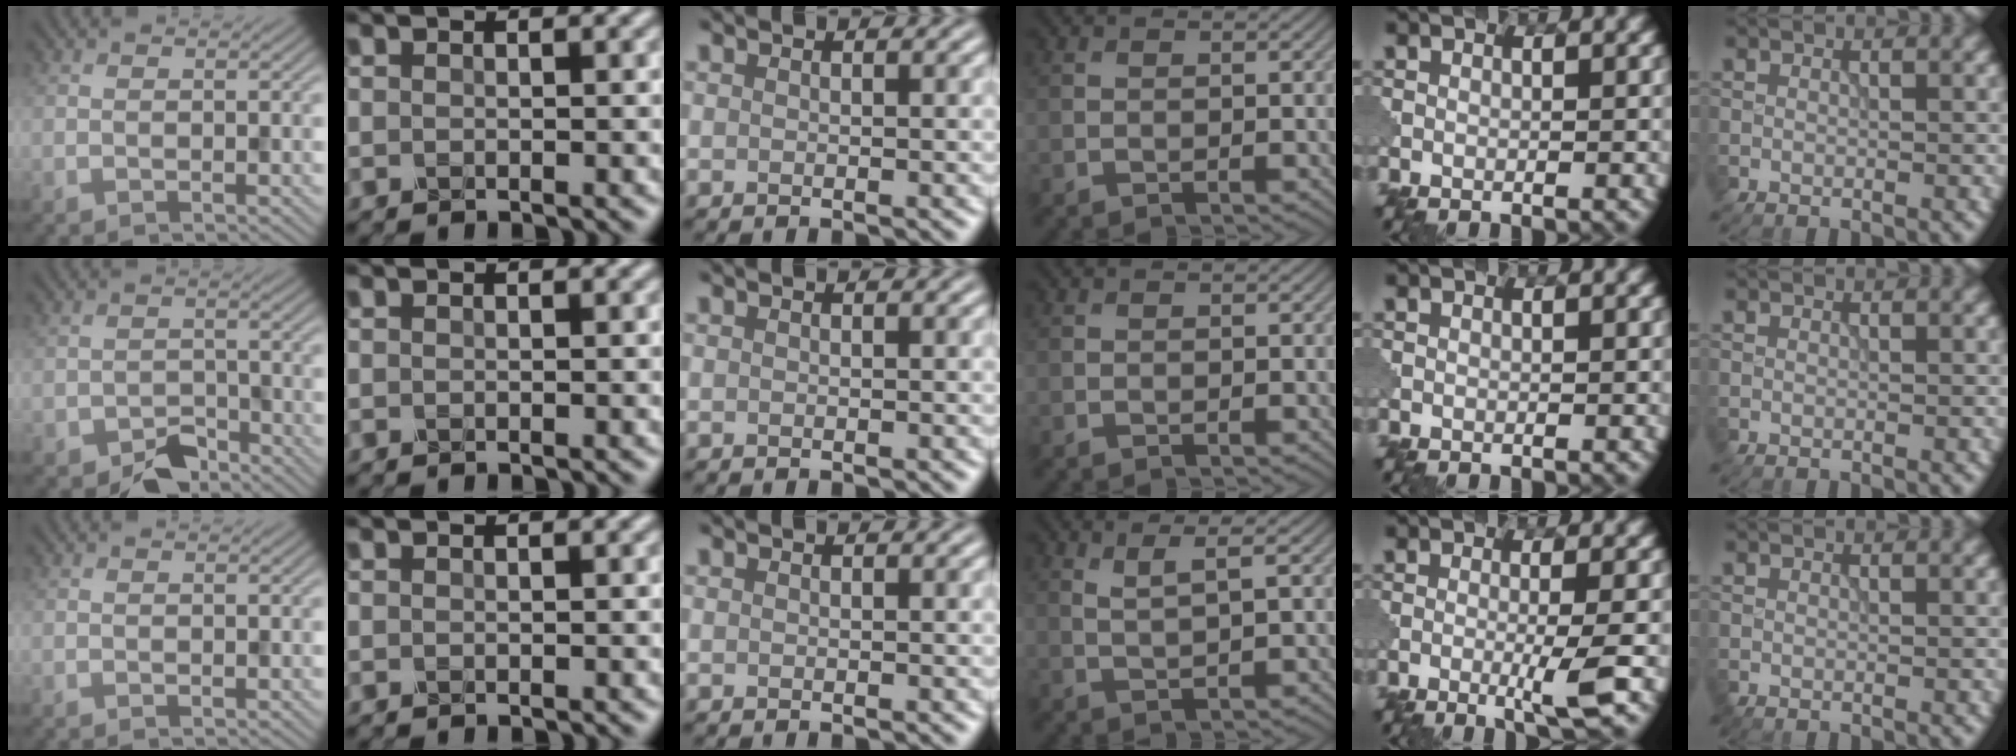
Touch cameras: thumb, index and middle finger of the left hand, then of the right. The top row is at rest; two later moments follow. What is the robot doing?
{"motion": "disassemble", "object": "pitcher"}